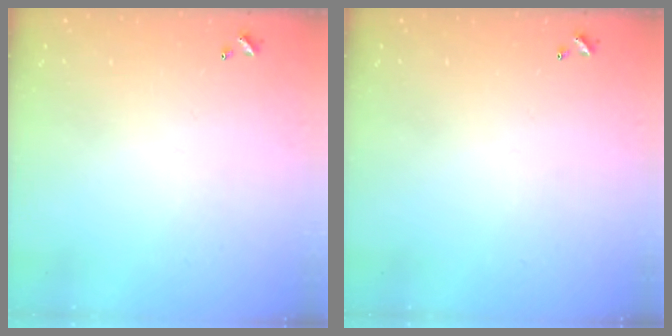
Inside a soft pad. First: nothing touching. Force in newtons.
{"total": 0.0}